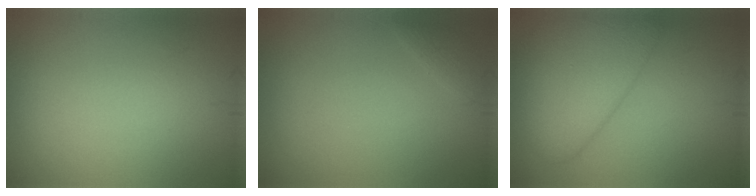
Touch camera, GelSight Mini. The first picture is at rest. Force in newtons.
{"total": 0.7, "press": 0.7, "slide": 0.0}
{"total": 5.6, "press": 5.6, "slide": 0.2}